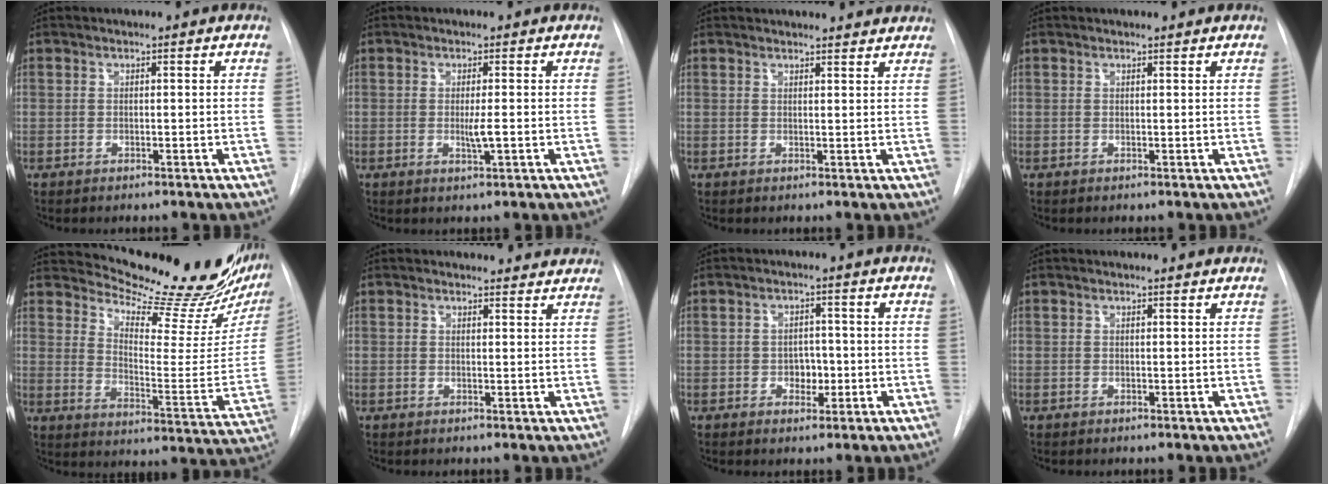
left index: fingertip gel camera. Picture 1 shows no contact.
{"total": 2.0, "force": [-0.2, -0.1, 2.0], "torque": [-0.037, -0.006, -0.004]}
{"total": 10.1, "force": [9.8, 1.5, 2.3], "torque": [-0.019, 0.021, 0.107]}
{"total": 1.7, "force": [1.6, 0.1, 0.2], "torque": [-0.007, 0.010, 0.022]}
{"total": 23.6, "force": [21.2, 3.4, 9.9], "torque": [-0.145, -0.101, 0.271]}
{"total": 5.2, "force": [5.1, 1.2, 0.3], "torque": [0.005, 0.000, 0.041]}
{"total": 2.9, "force": [-0.6, 2.1, 1.8], "torque": [-0.019, 0.005, -0.005]}
{"total": 2.6, "force": [2.6, 0.1, 0.4], "torque": [-0.008, 0.012, 0.027]}